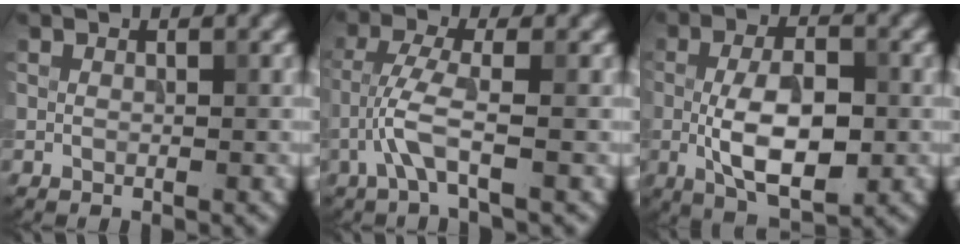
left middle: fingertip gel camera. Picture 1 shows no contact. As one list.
[{"total": 3.2, "force": [-1.5, 0.2, 2.9], "torque": [-0.069, 0.010, -0.037]}, {"total": 6.8, "force": [-0.8, 2.9, 6.2], "torque": [-0.116, -0.003, -0.014]}]